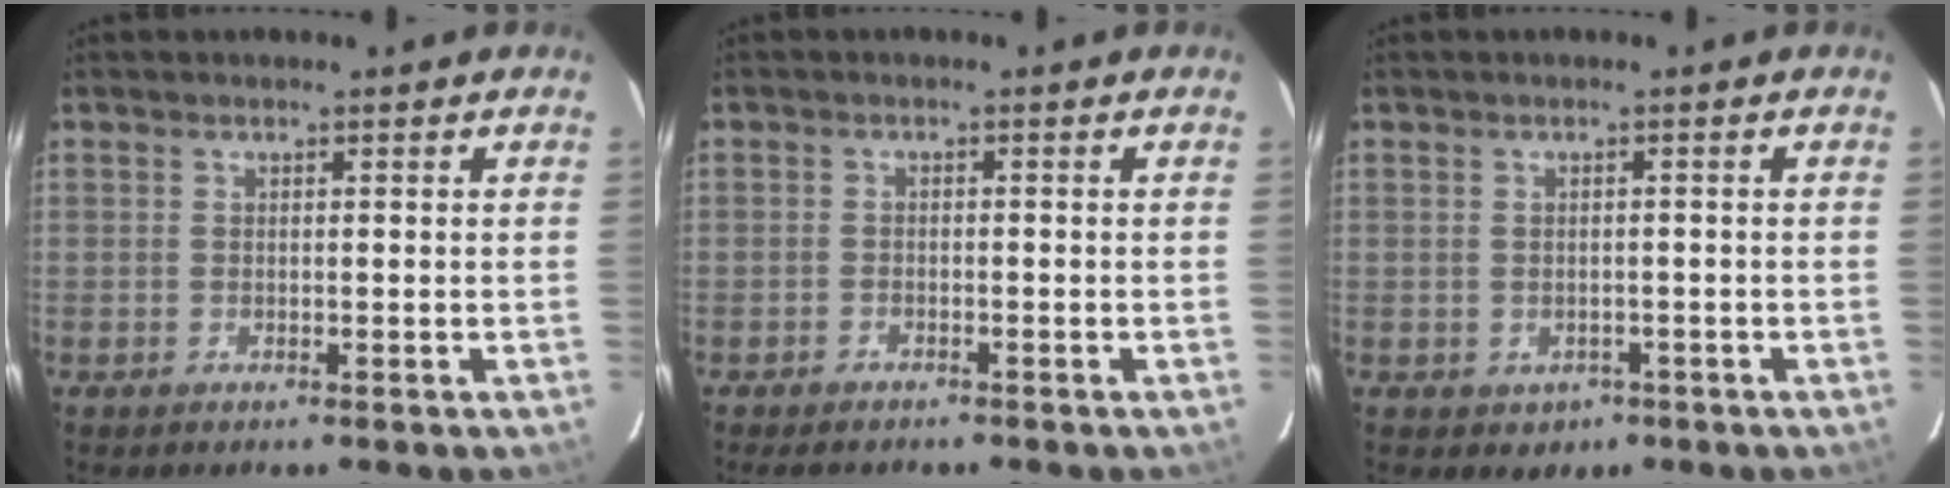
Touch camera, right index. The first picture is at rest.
{"total": 3.1, "force": [-2.7, 1.3, 0.9], "torque": [-0.016, -0.002, -0.036]}
{"total": 2.4, "force": [-1.1, 2.0, 0.8], "torque": [-0.009, 0.004, -0.005]}